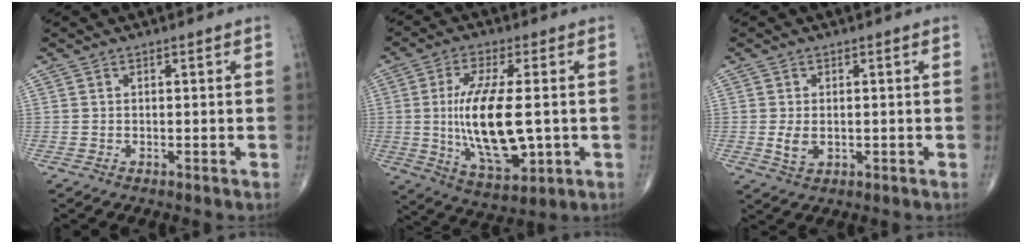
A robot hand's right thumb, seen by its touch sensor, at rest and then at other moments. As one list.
[{"total": 16.1, "force": [-0.5, 6.2, 14.8], "torque": [-0.279, -0.014, 0.003]}, {"total": 3.3, "force": [-0.3, 2.1, 2.5], "torque": [-0.049, -0.007, 0.000]}]